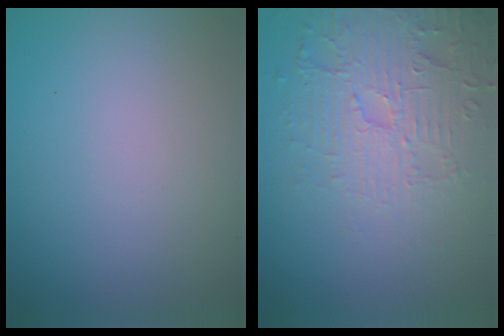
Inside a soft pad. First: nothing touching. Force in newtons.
{"total": 5.3, "press": 3.6, "slide": 3.8}